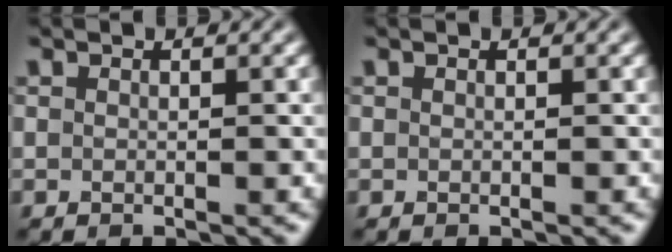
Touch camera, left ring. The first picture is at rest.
{"total": 0.0}